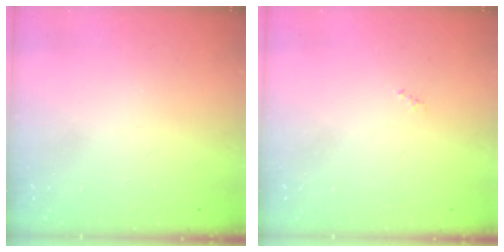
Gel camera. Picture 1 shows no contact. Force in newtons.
{"total": 0.0}